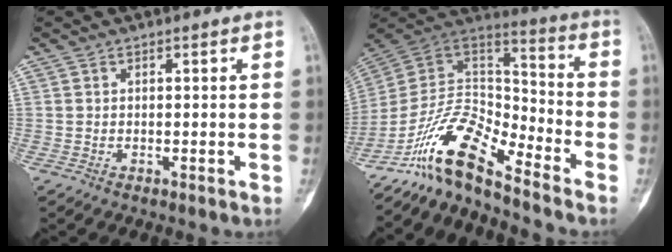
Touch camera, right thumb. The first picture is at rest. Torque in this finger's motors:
{"motor_torque": [0.46, 0.28, 1.36, -1.41, 0.34]}